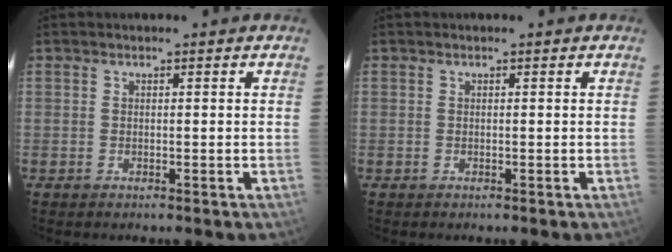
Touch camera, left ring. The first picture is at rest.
{"total": 0.0}